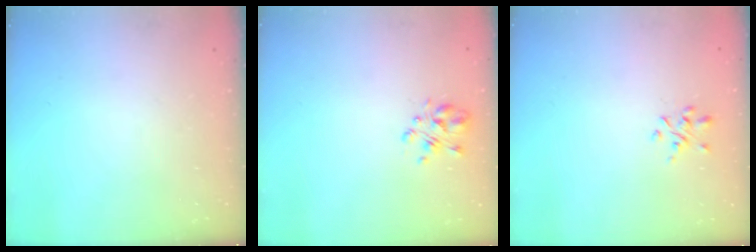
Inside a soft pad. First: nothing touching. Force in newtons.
{"total": 3.3, "press": 3.1, "slide": 1.0}
{"total": 1.8, "press": 1.6, "slide": 0.6}